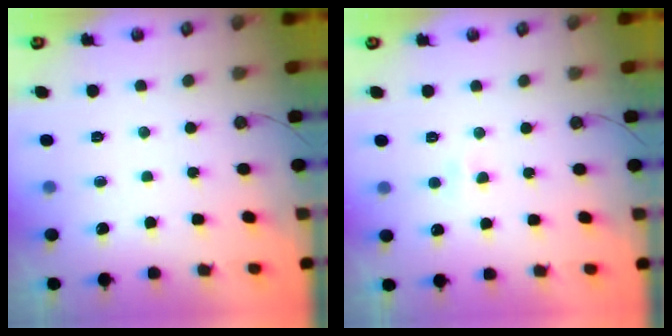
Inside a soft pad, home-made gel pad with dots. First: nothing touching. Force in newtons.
{"total": 2.3, "press": 2.3, "slide": 0.5}